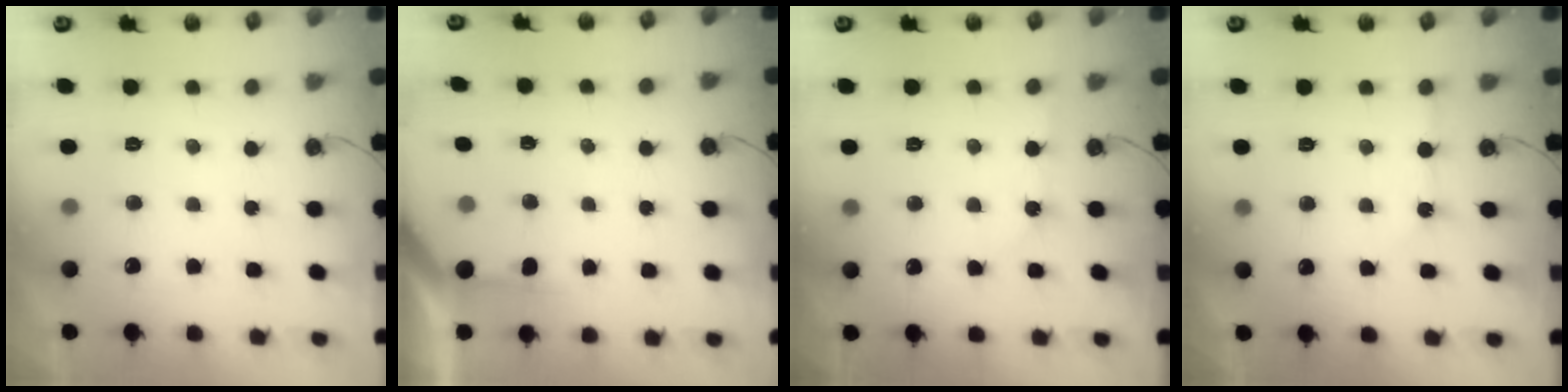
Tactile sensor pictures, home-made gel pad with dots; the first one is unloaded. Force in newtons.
{"total": 2.9, "press": 2.9, "slide": 0.2}
{"total": 2.9, "press": 2.8, "slide": 0.6}
{"total": 1.8, "press": 1.7, "slide": 0.4}